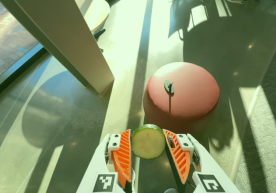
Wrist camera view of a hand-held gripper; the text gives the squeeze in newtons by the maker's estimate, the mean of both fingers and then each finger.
{"total": 9.5, "left": 9.6, "right": 9.5}